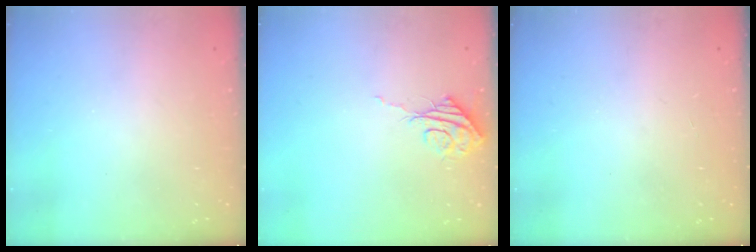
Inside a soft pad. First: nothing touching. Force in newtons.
{"total": 8.0, "press": 8.0, "slide": 0.4}
{"total": 0.0}